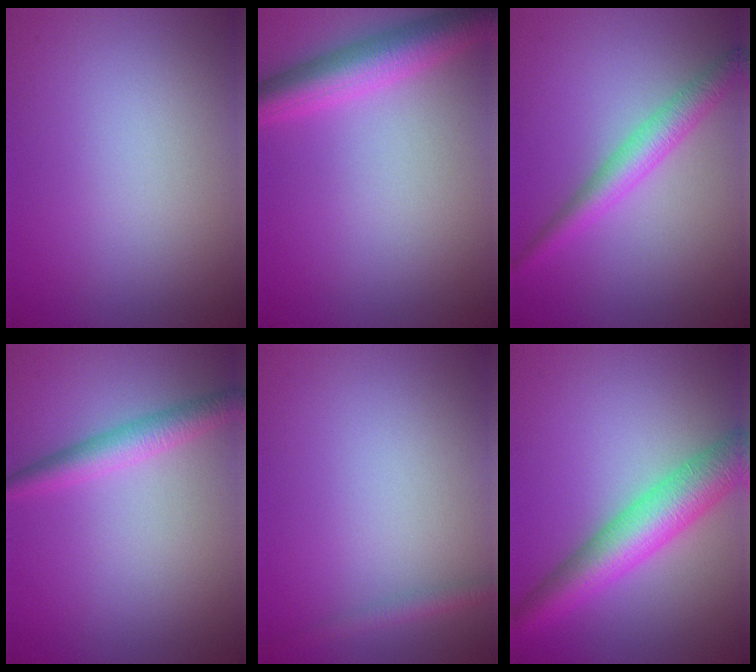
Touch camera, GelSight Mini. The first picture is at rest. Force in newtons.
{"total": 5.2, "press": 5.2, "slide": 0.2}
{"total": 3.3, "press": 3.3, "slide": 0.0}
{"total": 2.8, "press": 2.8, "slide": 0.0}
{"total": 1.3, "press": 1.3, "slide": 0.1}
{"total": 6.7, "press": 6.7, "slide": 0.3}